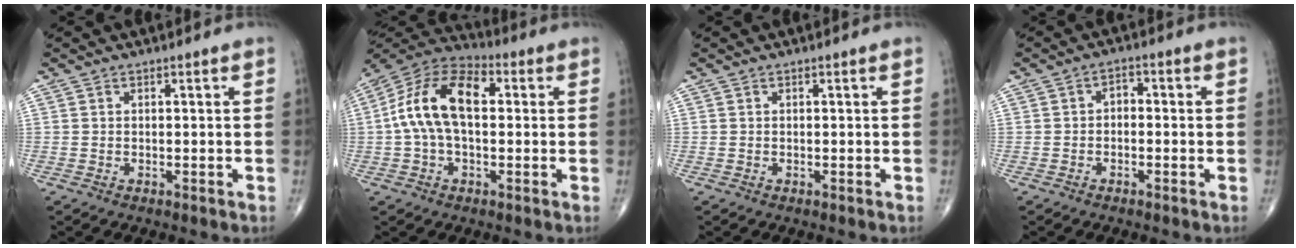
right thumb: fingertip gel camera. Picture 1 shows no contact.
{"total": 14.8, "force": [1.5, 8.4, 12.1], "torque": [-0.228, 0.039, 0.016]}
{"total": 0.0}
{"total": 2.3, "force": [-0.5, 1.6, 1.6], "torque": [-0.014, 0.016, -0.017]}